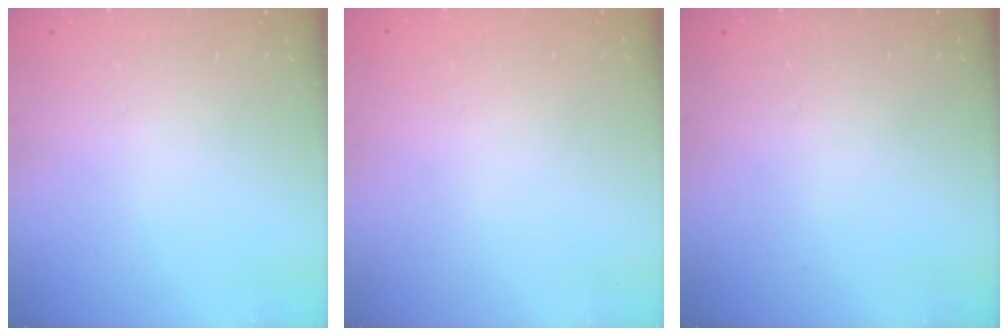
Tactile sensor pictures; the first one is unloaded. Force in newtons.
{"total": 0.0}
{"total": 0.0}